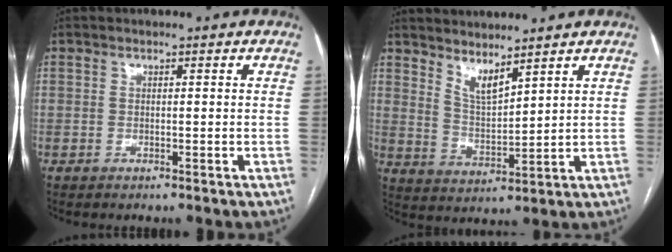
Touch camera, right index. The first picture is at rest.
{"total": 5.0, "force": [4.2, 0.7, 2.6], "torque": [-0.056, -0.014, 0.091]}